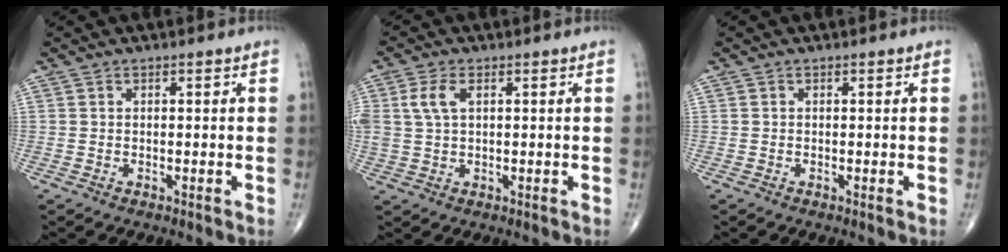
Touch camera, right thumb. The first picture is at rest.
{"total": 4.9, "force": [1.5, 2.7, 3.8], "torque": [-0.095, 0.007, 0.030]}
{"total": 0.0}